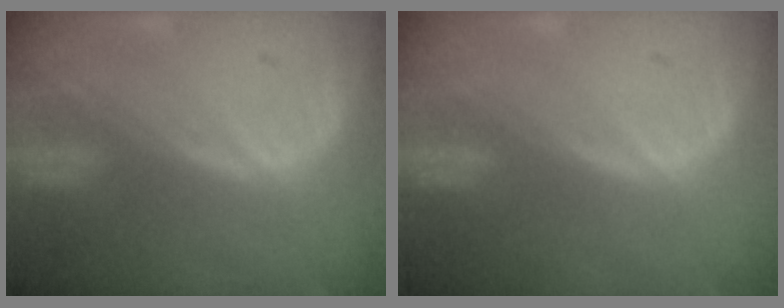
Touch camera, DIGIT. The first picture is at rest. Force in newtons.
{"total": 0.0}